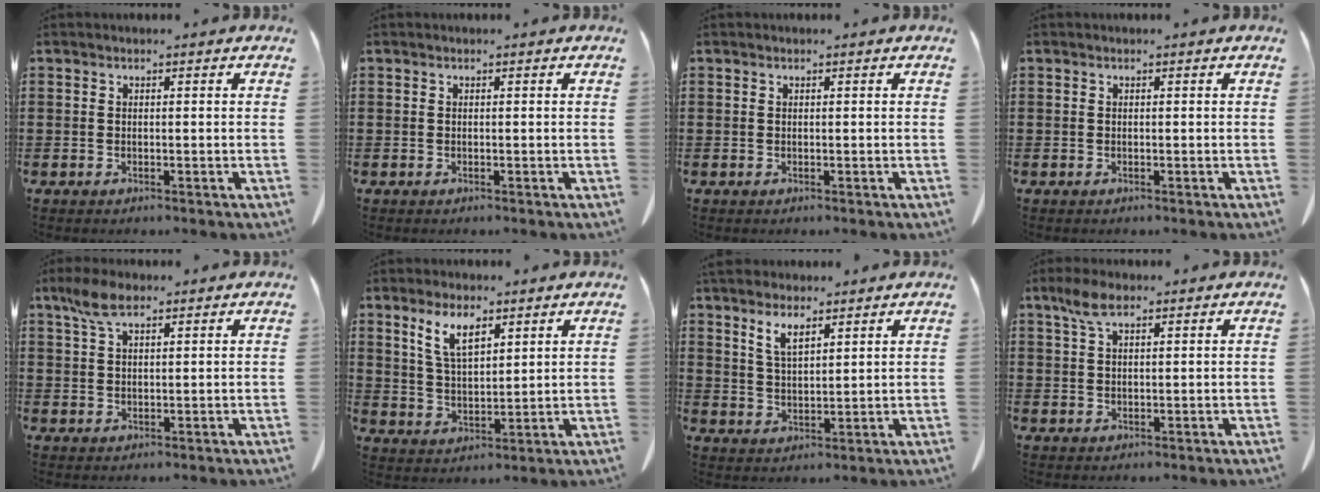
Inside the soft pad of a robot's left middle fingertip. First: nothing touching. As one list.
[{"total": 0.0}, {"total": 0.0}, {"total": 0.0}, {"total": 5.0, "force": [2.9, 1.9, 3.6], "torque": [-0.085, 0.003, 0.051]}, {"total": 6.8, "force": [4.3, 2.6, 4.5], "torque": [-0.101, 0.004, 0.079]}, {"total": 5.2, "force": [3.6, 1.9, 3.2], "torque": [-0.074, -0.002, 0.067]}, {"total": 4.1, "force": [2.3, 1.5, 3.1], "torque": [-0.068, 0.004, 0.043]}]